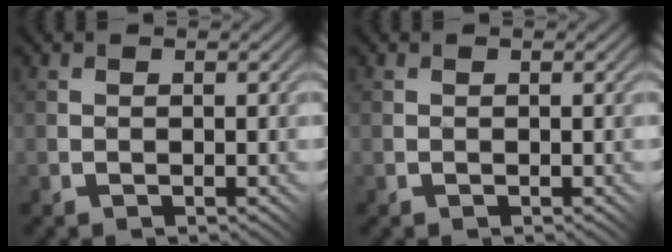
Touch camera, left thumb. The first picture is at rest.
{"total": 0.0}